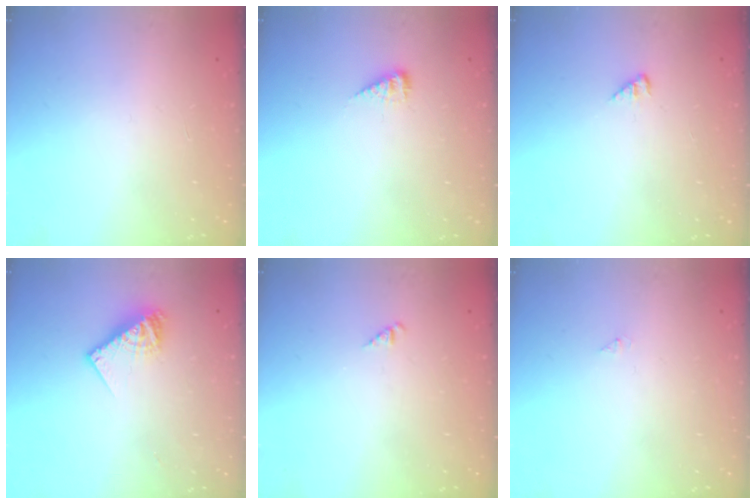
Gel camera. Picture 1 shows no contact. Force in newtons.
{"total": 4.6, "press": 4.6, "slide": 0.7}
{"total": 2.2, "press": 2.2, "slide": 0.2}
{"total": 8.9, "press": 8.9, "slide": 0.5}
{"total": 0.9, "press": 0.9, "slide": 0.2}
{"total": 0.0}